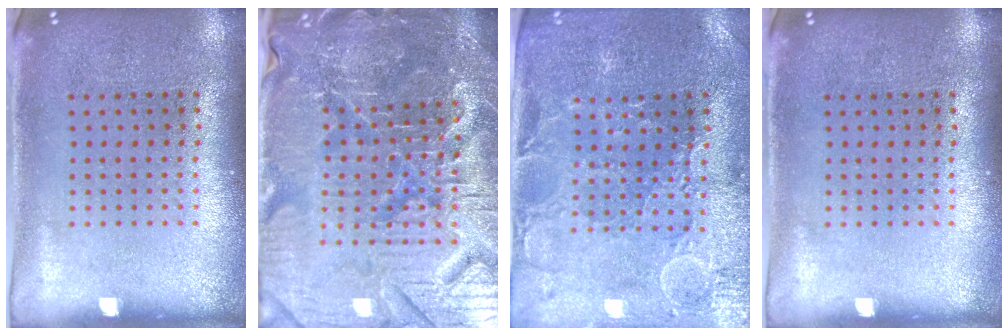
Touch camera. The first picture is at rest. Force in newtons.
{"total": 5.6, "press": 5.3, "slide": 1.7}
{"total": 1.1, "press": 1.0, "slide": 0.4}
{"total": 0.0}